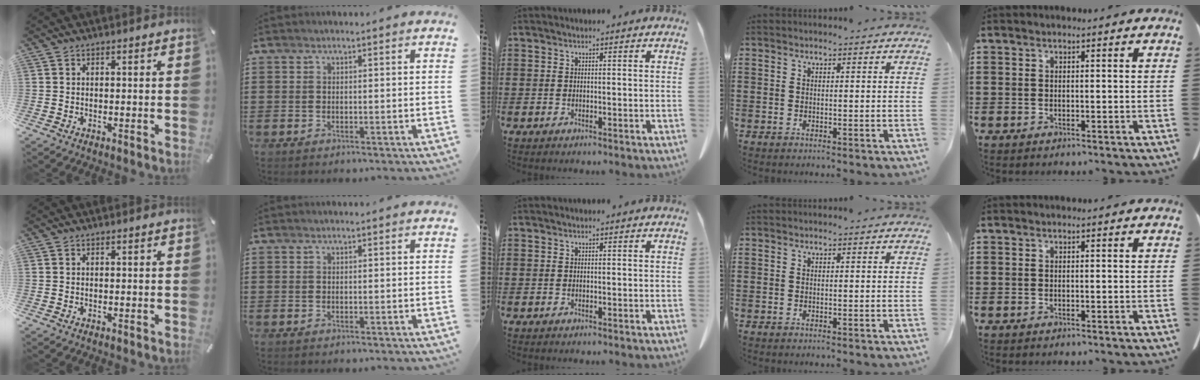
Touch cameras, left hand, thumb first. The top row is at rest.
{}